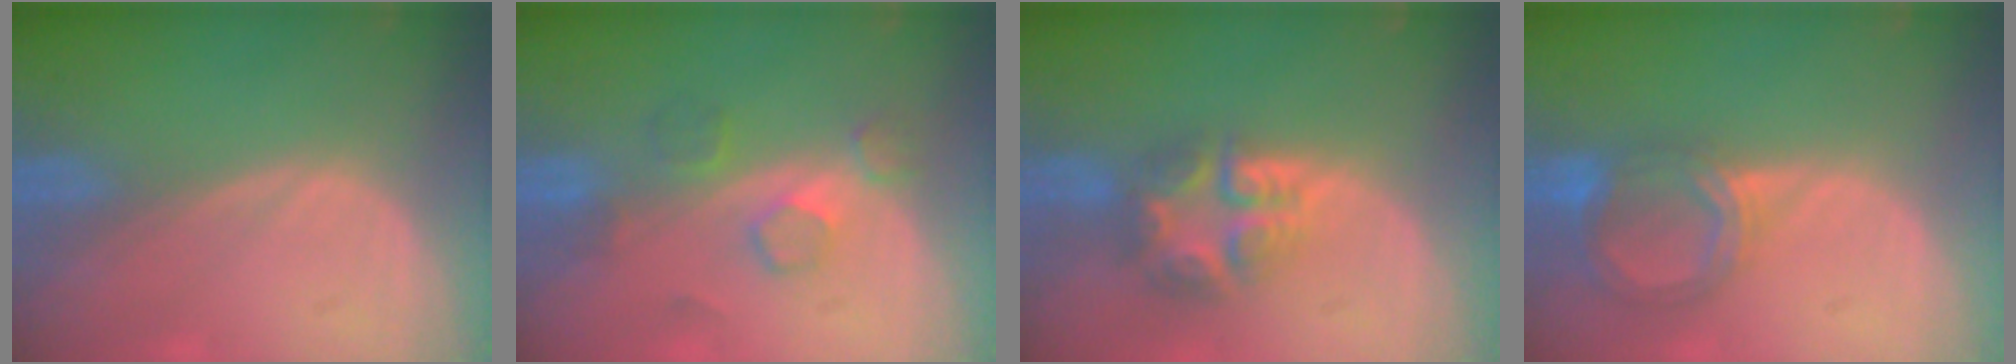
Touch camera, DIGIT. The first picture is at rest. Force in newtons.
{"total": 4.6, "press": 4.5, "slide": 0.6}
{"total": 7.8, "press": 6.7, "slide": 4.1}
{"total": 6.2, "press": 5.7, "slide": 2.5}